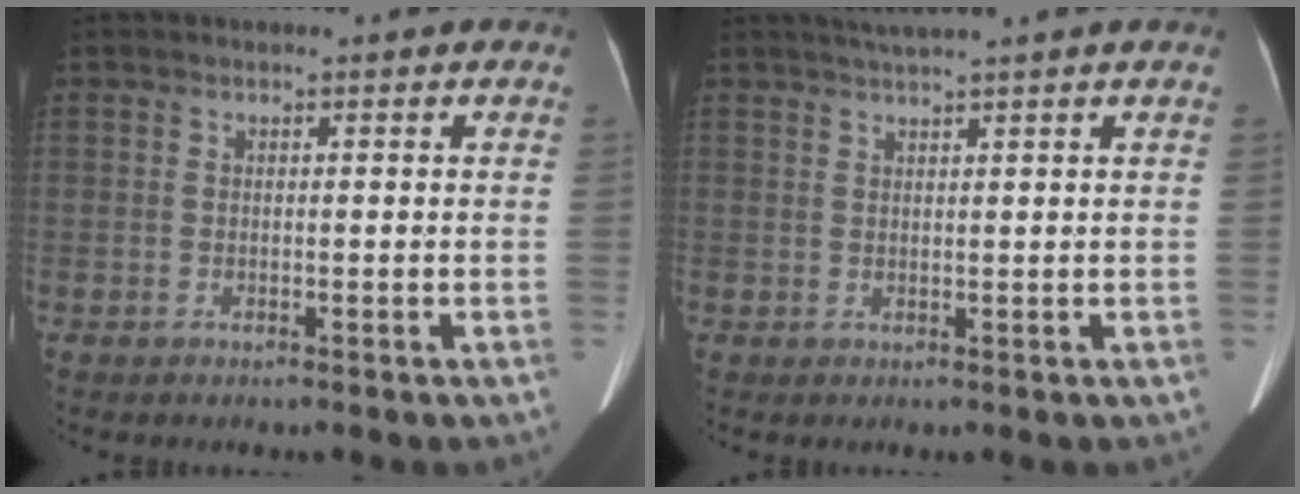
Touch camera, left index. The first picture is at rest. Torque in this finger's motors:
{"motor_torque": [0.32, -0.50, 0.01, 0.04]}